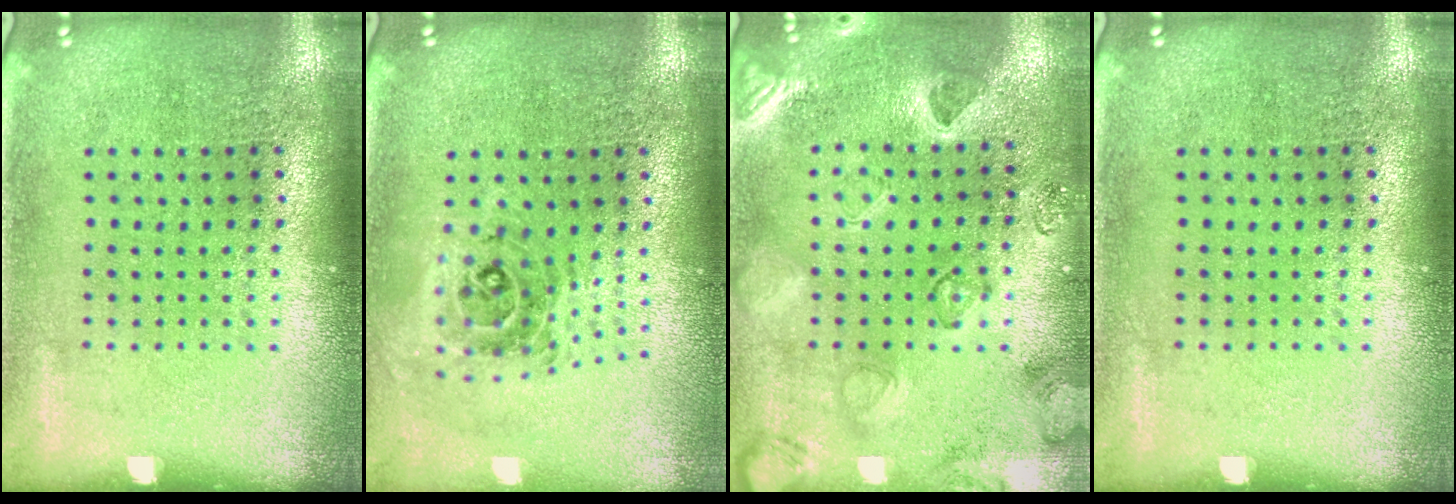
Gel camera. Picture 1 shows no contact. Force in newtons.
{"total": 0.9, "press": 0.8, "slide": 0.2}
{"total": 2.3, "press": 2.0, "slide": 1.0}
{"total": 0.0}